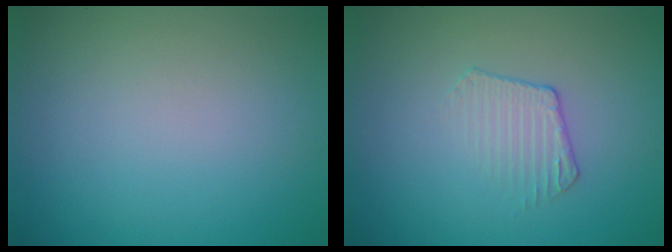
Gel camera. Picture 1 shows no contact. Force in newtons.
{"total": 1.8, "press": 0.9, "slide": 1.5}